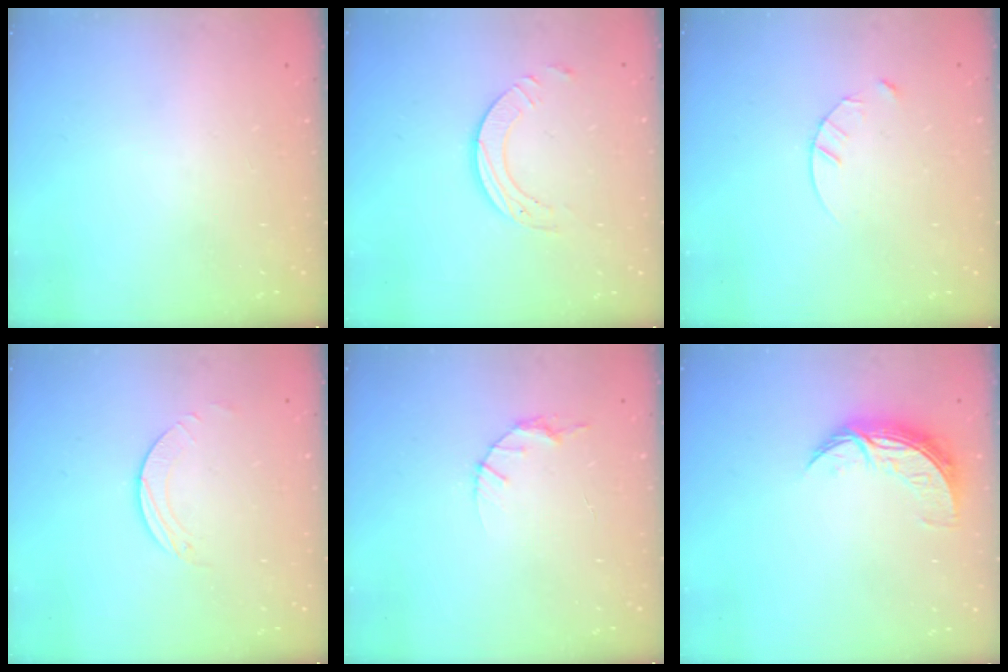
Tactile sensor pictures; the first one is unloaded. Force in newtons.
{"total": 6.9, "press": 6.9, "slide": 0.7}
{"total": 4.1, "press": 4.1, "slide": 0.5}
{"total": 2.0, "press": 2.0, "slide": 0.2}
{"total": 4.1, "press": 4.1, "slide": 0.5}
{"total": 8.7, "press": 8.7, "slide": 0.4}